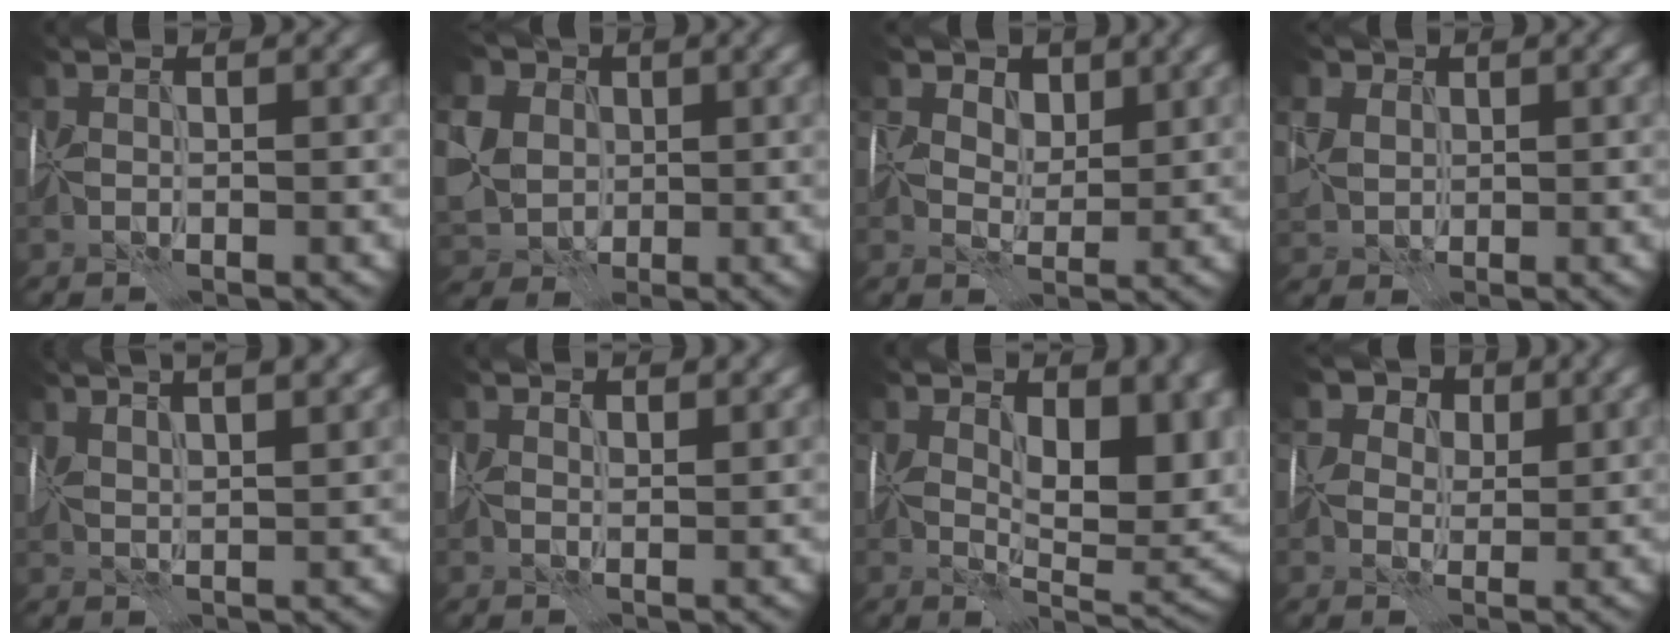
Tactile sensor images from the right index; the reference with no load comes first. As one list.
[{"total": 9.7, "force": [2.3, 8.0, 5.0], "torque": [-0.121, 0.021, 0.022]}, {"total": 3.7, "force": [2.1, 2.6, 1.6], "torque": [-0.036, -0.008, 0.037]}, {"total": 4.8, "force": [1.6, 3.9, 2.4], "torque": [-0.087, 0.015, 0.030]}, {"total": 9.0, "force": [5.8, 3.5, 6.0], "torque": [-0.086, 0.043, 0.070]}, {"total": 2.6, "force": [2.0, 1.0, 1.3], "torque": [-0.028, 0.004, 0.029]}, {"total": 8.9, "force": [2.3, 4.7, 7.1], "torque": [-0.101, -0.023, 0.043]}, {"total": 5.0, "force": [3.0, 3.6, 2.0], "torque": [-0.045, -0.004, 0.046]}]